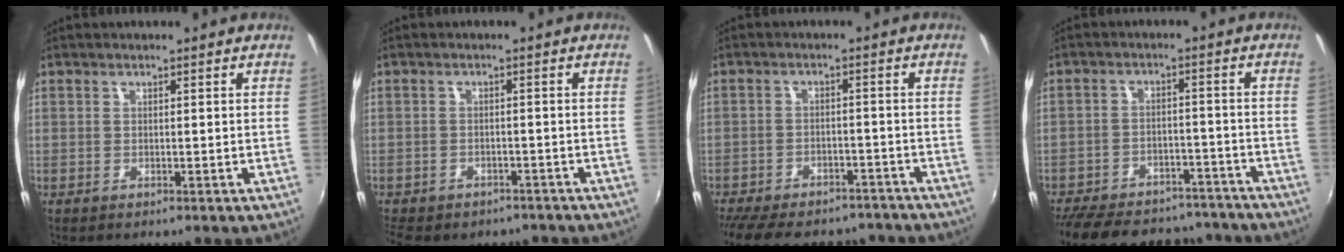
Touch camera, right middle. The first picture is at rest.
{"total": 8.9, "force": [-6.8, 4.5, 3.7], "torque": [-0.094, -0.021, -0.093]}
{"total": 18.8, "force": [-15.7, 7.2, 7.5], "torque": [-0.168, -0.004, -0.210]}
{"total": 23.0, "force": [-19.4, 8.9, 8.5], "torque": [-0.191, 0.024, -0.257]}